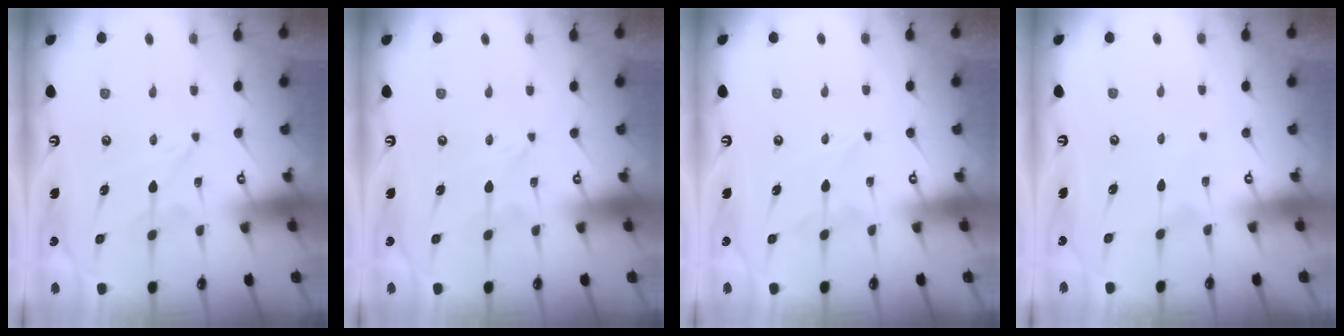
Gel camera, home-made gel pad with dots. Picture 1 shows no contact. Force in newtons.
{"total": 0.0}
{"total": 4.4, "press": 4.4, "slide": 0.5}
{"total": 1.6, "press": 1.6, "slide": 0.2}